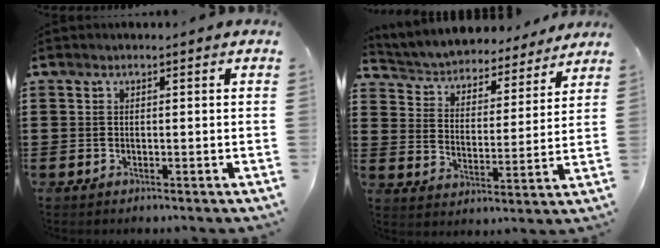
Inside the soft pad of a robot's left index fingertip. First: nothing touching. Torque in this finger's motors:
{"motor_torque": [1.17, -0.97, 0.32, 0.09]}